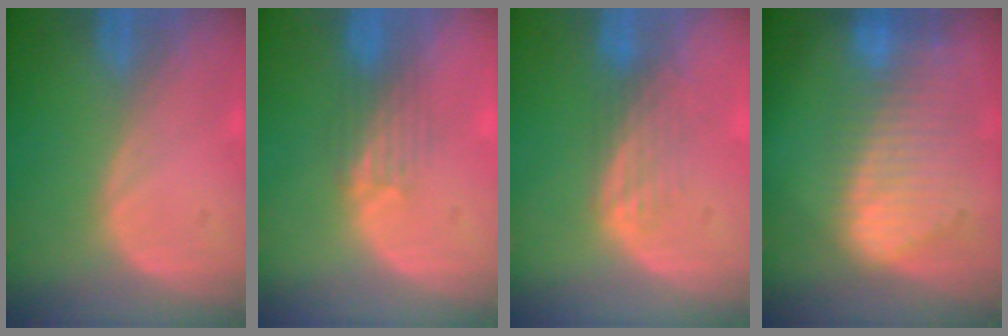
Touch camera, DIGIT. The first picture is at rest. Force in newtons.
{"total": 3.3, "press": 3.2, "slide": 0.8}
{"total": 3.7, "press": 3.1, "slide": 2.0}
{"total": 9.7, "press": 8.4, "slide": 5.0}